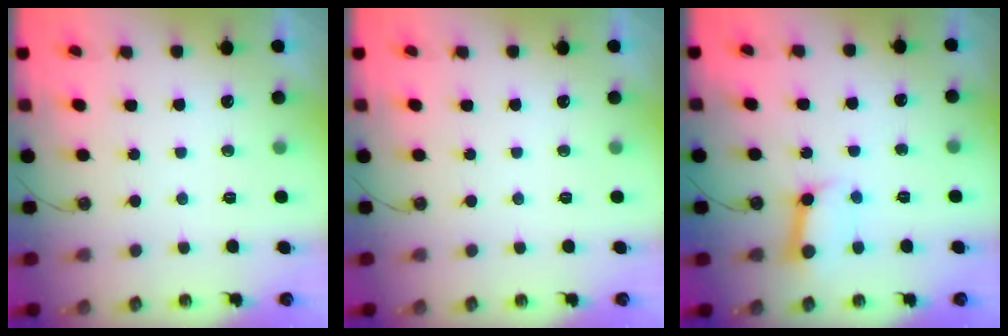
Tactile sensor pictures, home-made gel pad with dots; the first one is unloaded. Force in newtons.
{"total": 0.0}
{"total": 8.2, "press": 8.1, "slide": 0.9}